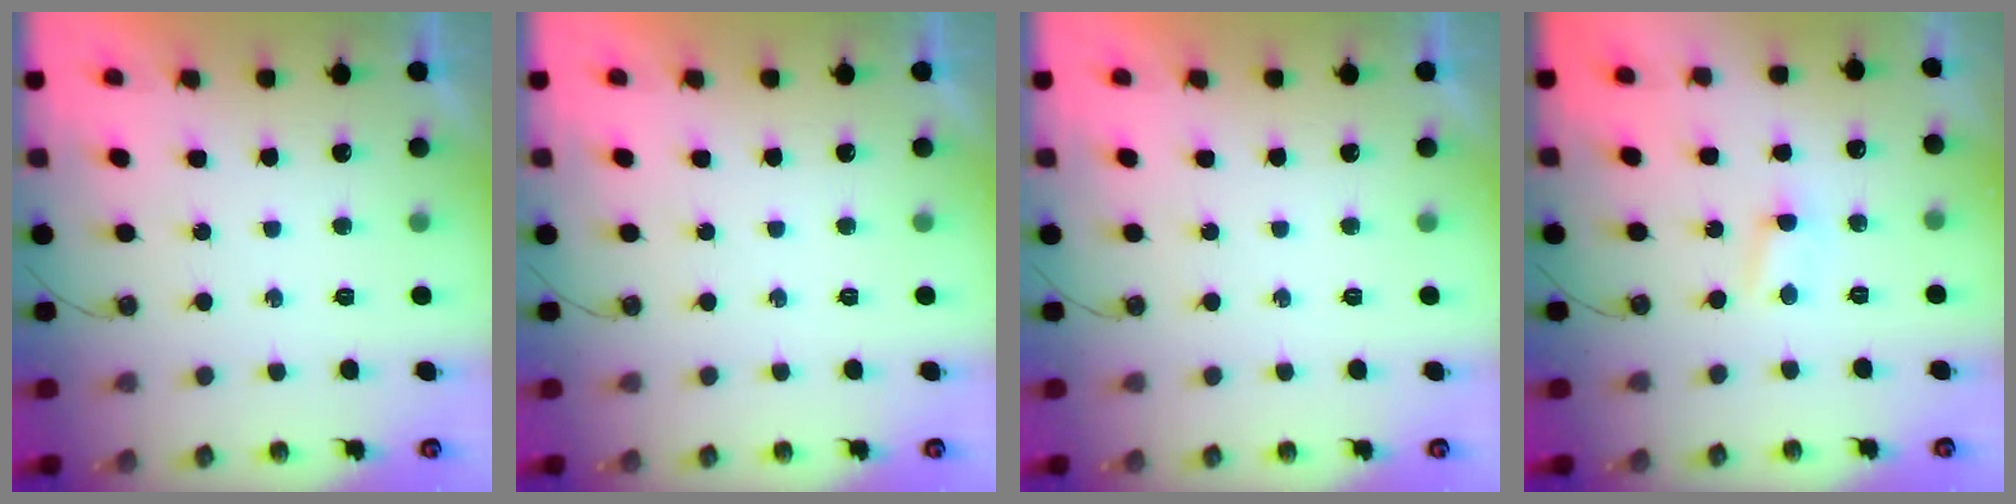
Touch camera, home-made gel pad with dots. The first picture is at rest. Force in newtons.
{"total": 0.0}
{"total": 0.0}
{"total": 2.6, "press": 2.6, "slide": 0.4}